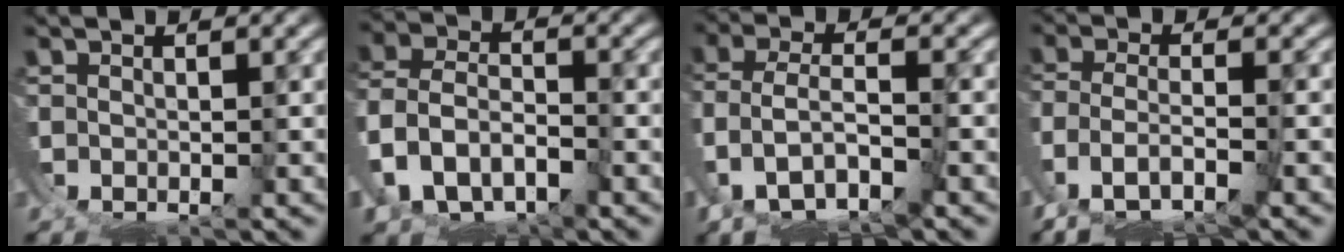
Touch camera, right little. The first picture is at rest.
{"total": 5.1, "force": [-1.7, 4.5, 1.7], "torque": [-0.073, -0.029, -0.022]}
{"total": 6.9, "force": [-1.7, 5.3, 4.0], "torque": [-0.115, -0.017, -0.025]}
{"total": 5.5, "force": [-2.5, 3.2, 3.7], "torque": [-0.094, -0.025, -0.030]}